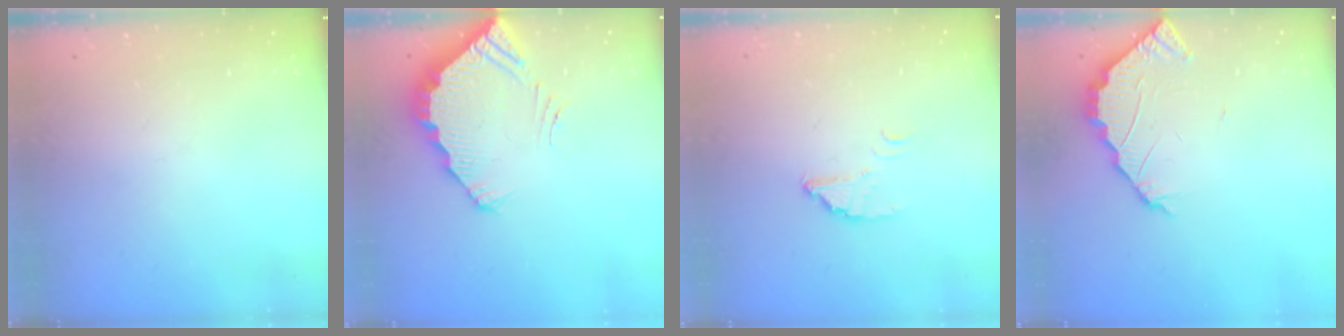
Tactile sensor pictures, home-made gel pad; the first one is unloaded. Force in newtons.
{"total": 3.9, "press": 3.9, "slide": 0.3}
{"total": 2.8, "press": 2.8, "slide": 0.1}
{"total": 2.6, "press": 2.6, "slide": 0.2}